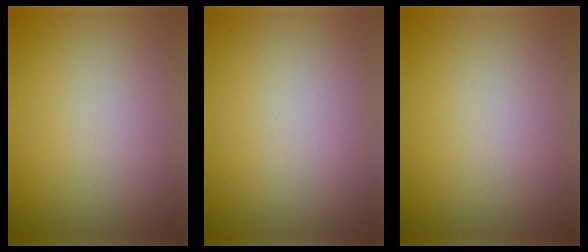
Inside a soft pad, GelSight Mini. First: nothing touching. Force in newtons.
{"total": 0.0}
{"total": 0.0}